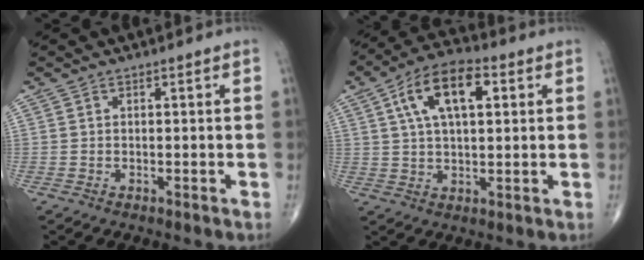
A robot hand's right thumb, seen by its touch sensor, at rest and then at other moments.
{"total": 12.8, "force": [4.1, 6.1, 10.5], "torque": [-0.179, 0.015, 0.066]}